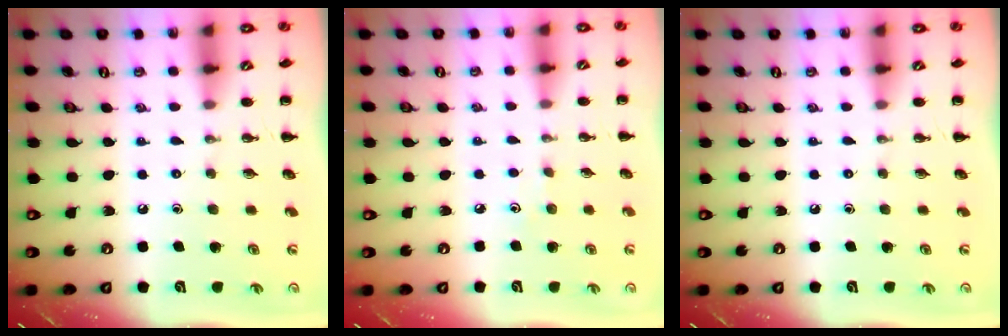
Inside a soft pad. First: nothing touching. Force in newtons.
{"total": 3.1, "press": 2.9, "slide": 1.0}
{"total": 0.0}